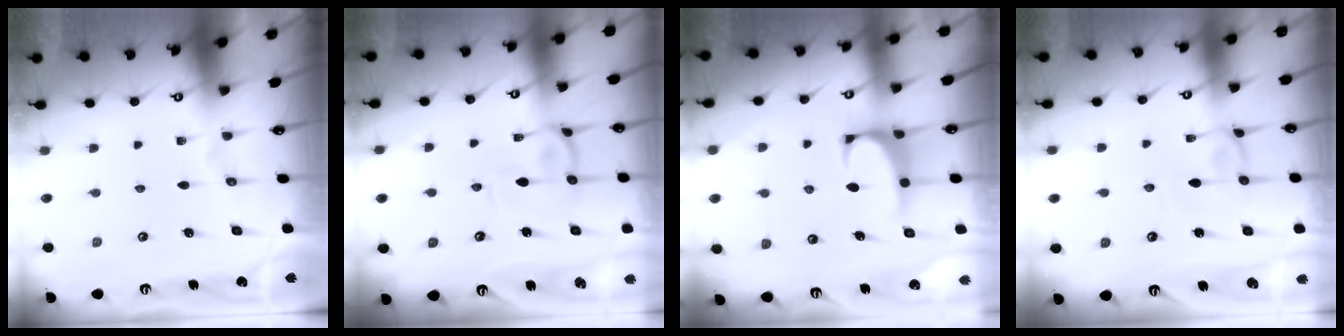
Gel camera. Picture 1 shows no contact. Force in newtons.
{"total": 2.7, "press": 2.6, "slide": 0.9}
{"total": 1.2, "press": 1.0, "slide": 0.7}
{"total": 0.8, "press": 0.7, "slide": 0.3}